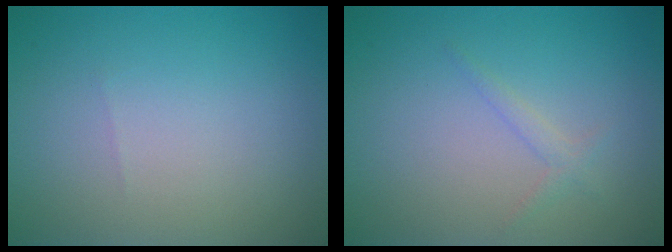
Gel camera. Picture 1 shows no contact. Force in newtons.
{"total": 1.1, "press": 1.1, "slide": 0.1}